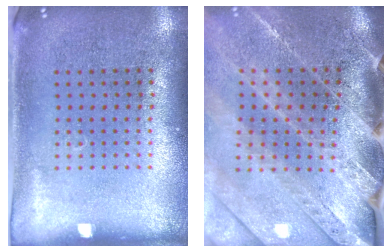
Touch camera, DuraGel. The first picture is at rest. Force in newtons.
{"total": 3.7, "press": 3.0, "slide": 2.1}